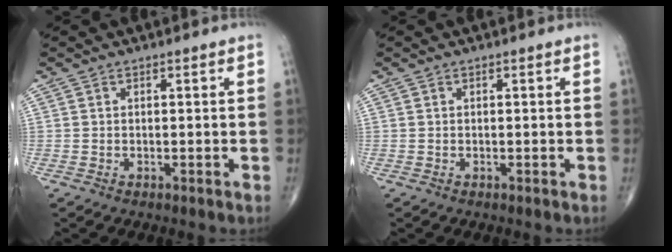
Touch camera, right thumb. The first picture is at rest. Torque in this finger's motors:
{"motor_torque": [0.00, 0.00, -0.11, -0.11, 0.00]}